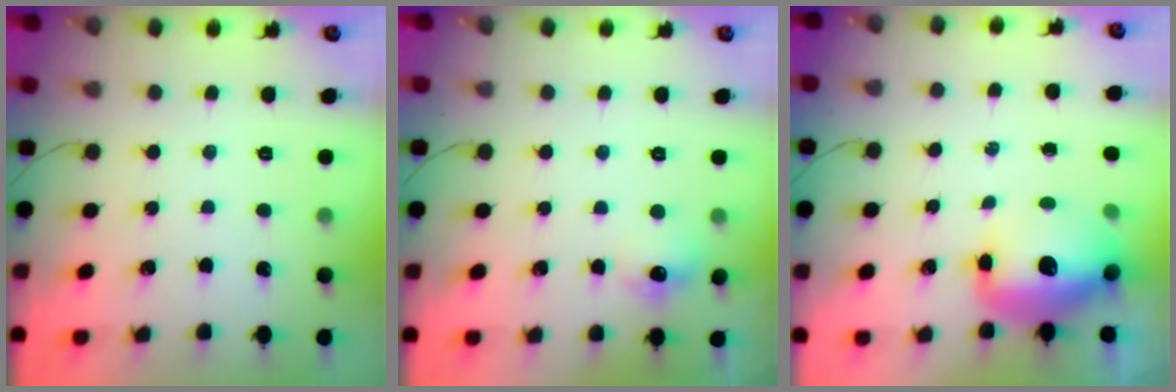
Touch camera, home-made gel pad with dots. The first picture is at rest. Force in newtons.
{"total": 7.1, "press": 7.0, "slide": 1.4}
{"total": 13.1, "press": 12.7, "slide": 3.2}